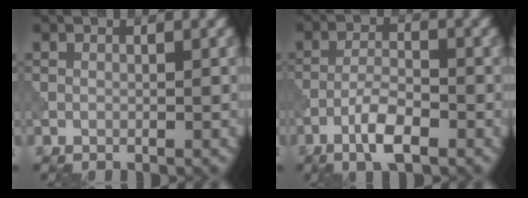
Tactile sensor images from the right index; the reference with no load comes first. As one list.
[{"total": 3.6, "force": [-2.1, 0.8, 2.7], "torque": [-0.059, 0.007, -0.048]}]